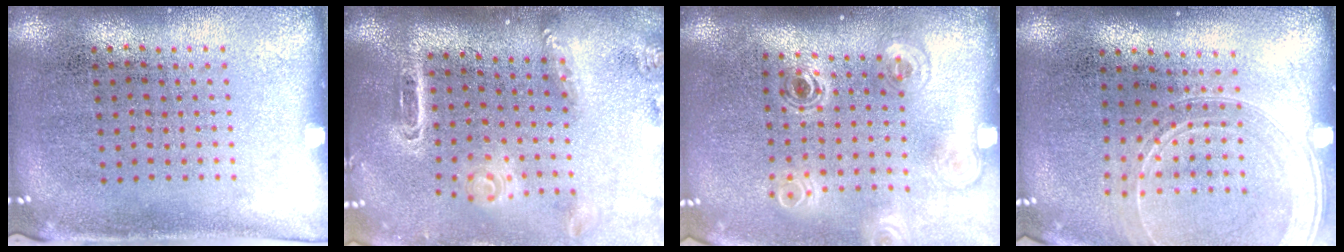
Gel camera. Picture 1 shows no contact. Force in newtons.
{"total": 2.9, "press": 2.1, "slide": 2.0}
{"total": 1.8, "press": 1.2, "slide": 1.4}
{"total": 1.7, "press": 1.6, "slide": 0.7}